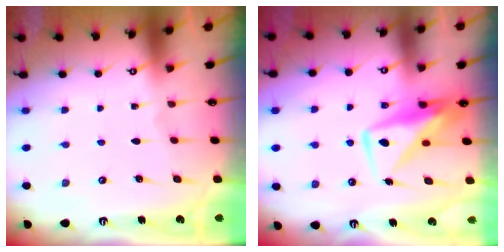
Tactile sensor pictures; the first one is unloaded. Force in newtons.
{"total": 9.8, "press": 9.7, "slide": 1.0}